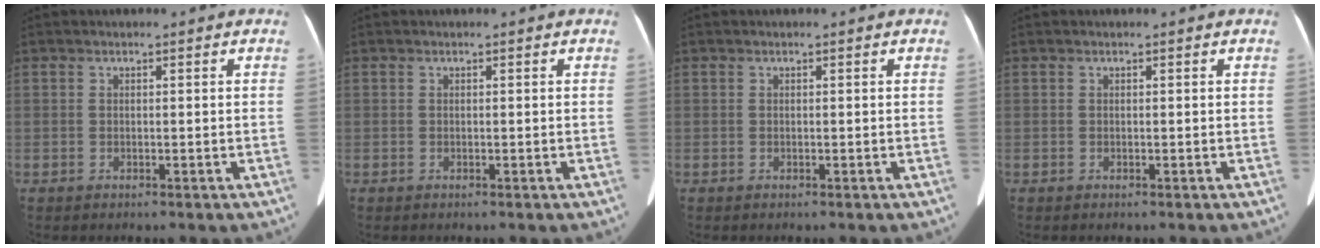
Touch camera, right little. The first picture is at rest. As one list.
[{"total": 0.0}, {"total": 0.0}, {"total": 0.0}]